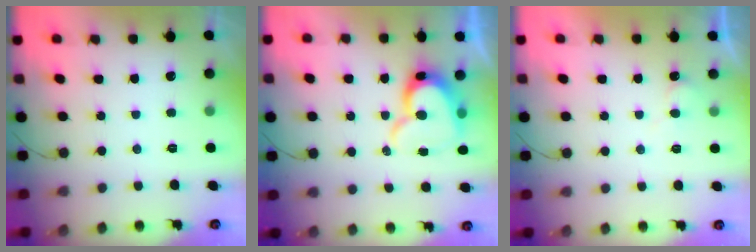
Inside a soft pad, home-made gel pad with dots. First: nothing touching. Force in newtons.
{"total": 13.2, "press": 13.2, "slide": 1.1}
{"total": 6.0, "press": 6.0, "slide": 0.4}